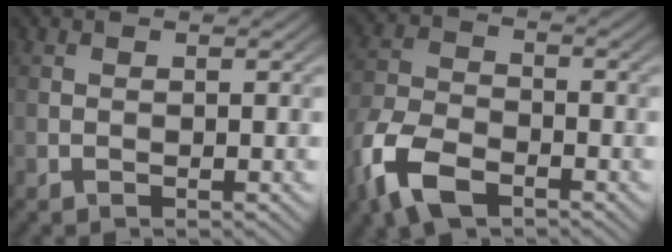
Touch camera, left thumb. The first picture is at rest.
{"total": 9.9, "force": [-5.9, 5.1, 6.2], "torque": [-0.151, -0.019, -0.126]}